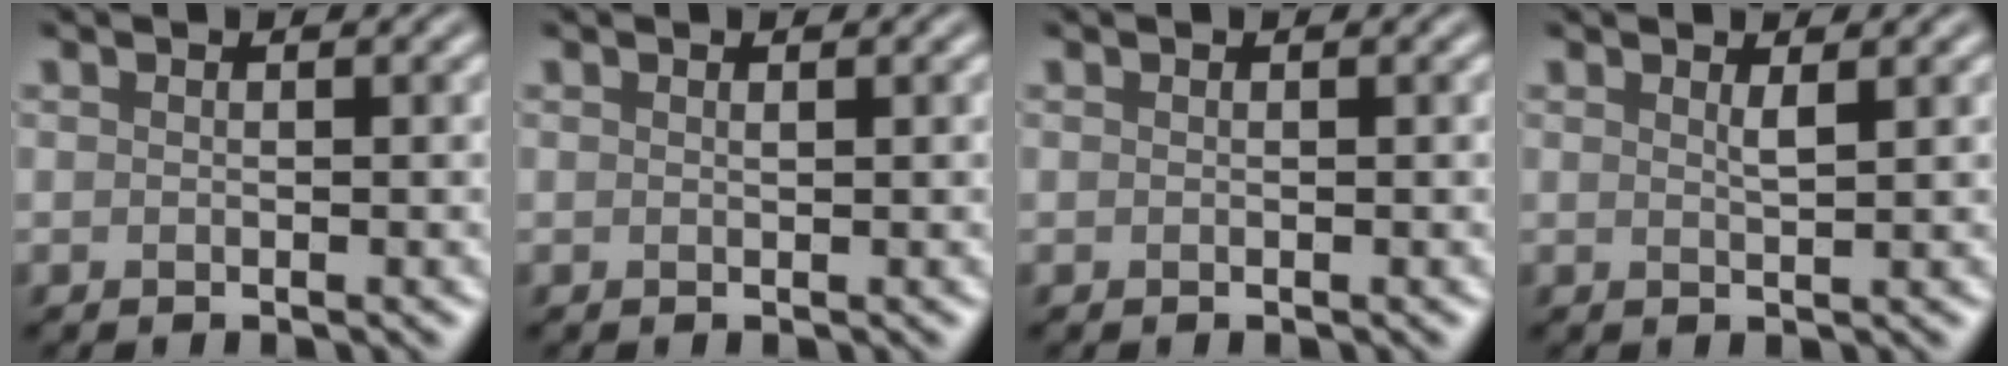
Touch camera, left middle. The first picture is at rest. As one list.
[{"total": 0.0}, {"total": 0.0}, {"total": 1.0, "force": [0.6, 0.2, 0.8], "torque": [-0.009, -0.002, 0.009]}]